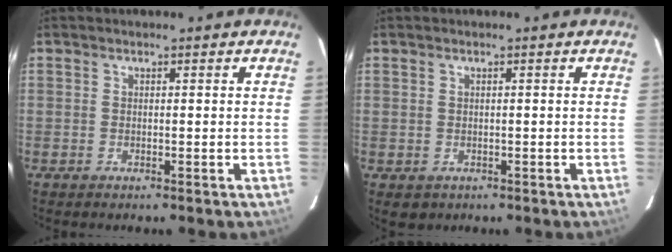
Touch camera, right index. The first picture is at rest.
{"total": 1.9, "force": [-0.2, 1.9, 0.5], "torque": [-0.006, -0.002, 0.002]}